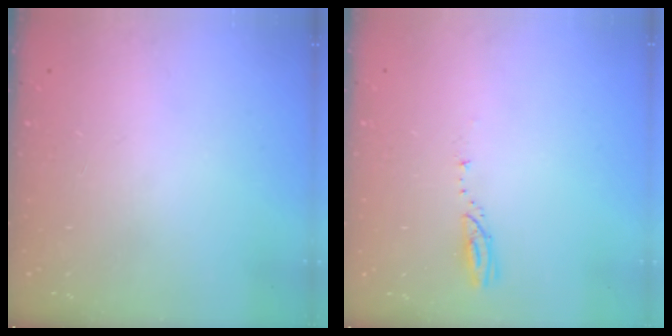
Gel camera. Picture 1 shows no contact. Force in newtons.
{"total": 3.1, "press": 3.1, "slide": 0.2}